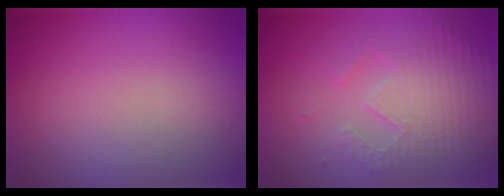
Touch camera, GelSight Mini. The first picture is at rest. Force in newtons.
{"total": 3.8, "press": 3.6, "slide": 1.2}